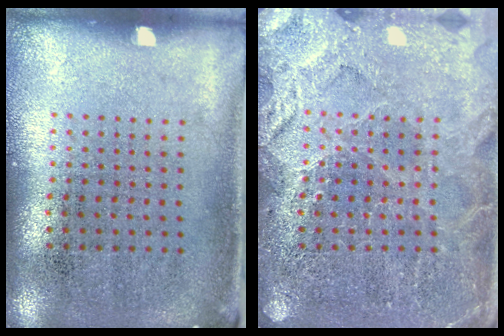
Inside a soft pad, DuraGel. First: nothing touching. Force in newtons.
{"total": 4.9, "press": 4.8, "slide": 0.6}